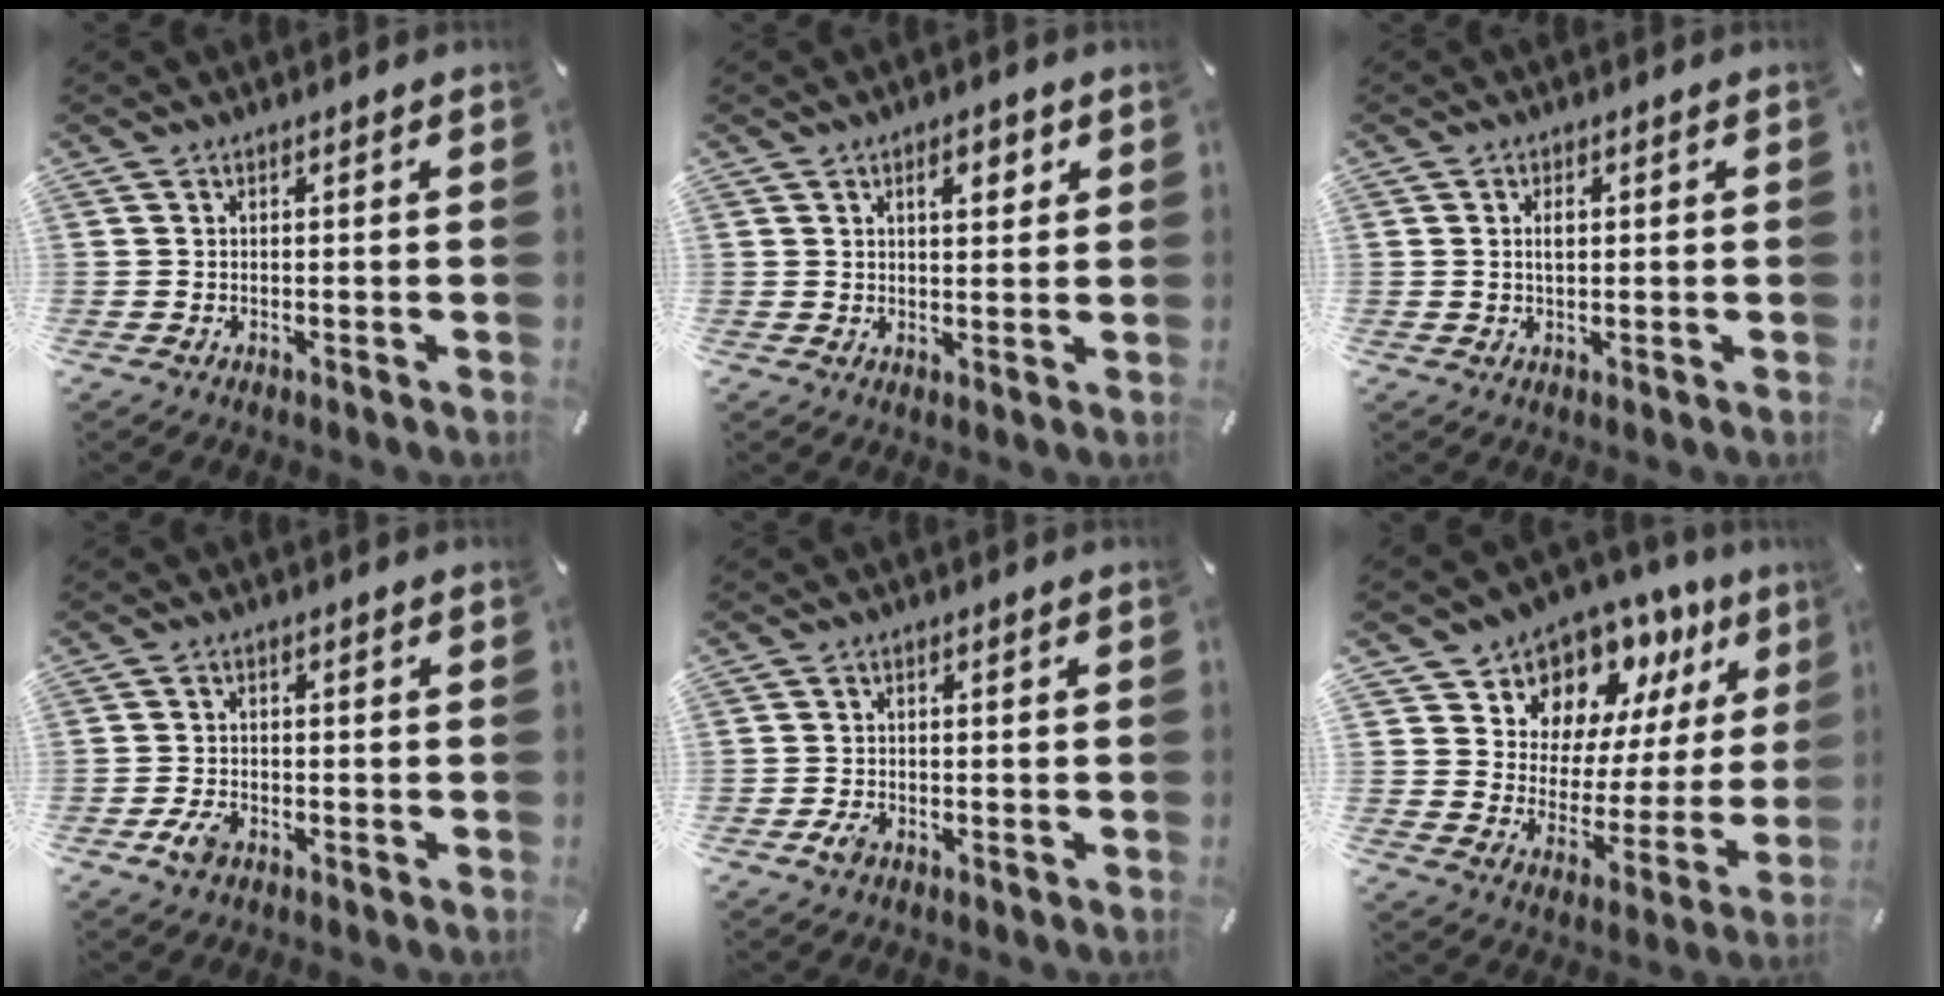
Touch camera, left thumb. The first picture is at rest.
{"total": 4.6, "force": [2.1, 2.2, 3.4], "torque": [-0.042, -0.006, 0.028]}
{"total": 2.2, "force": [0.4, 1.1, 1.8], "torque": [-0.031, 0.001, 0.004]}
{"total": 3.9, "force": [-2.2, 2.2, 2.3], "torque": [-0.058, 0.003, -0.043]}
{"total": 2.6, "force": [-1.5, 1.5, 1.5], "torque": [-0.042, 0.000, -0.032]}
{"total": 11.2, "force": [9.1, 6.6, 0.4], "torque": [-0.008, -0.106, 0.163]}